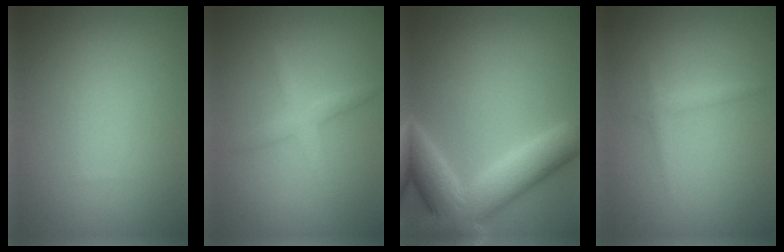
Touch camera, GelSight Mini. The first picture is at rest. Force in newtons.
{"total": 2.1, "press": 2.1, "slide": 0.0}
{"total": 8.0, "press": 8.0, "slide": 0.5}
{"total": 1.1, "press": 1.1, "slide": 0.1}